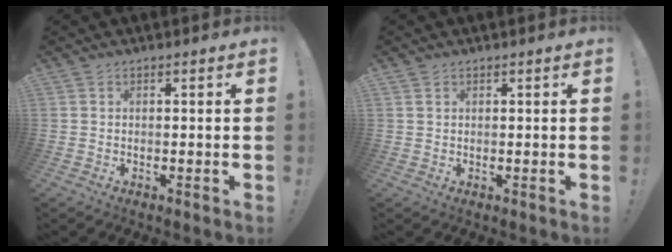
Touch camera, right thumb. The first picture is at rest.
{"total": 0.9, "force": [0.6, 0.6, 0.3], "torque": [-0.003, 0.000, 0.011]}